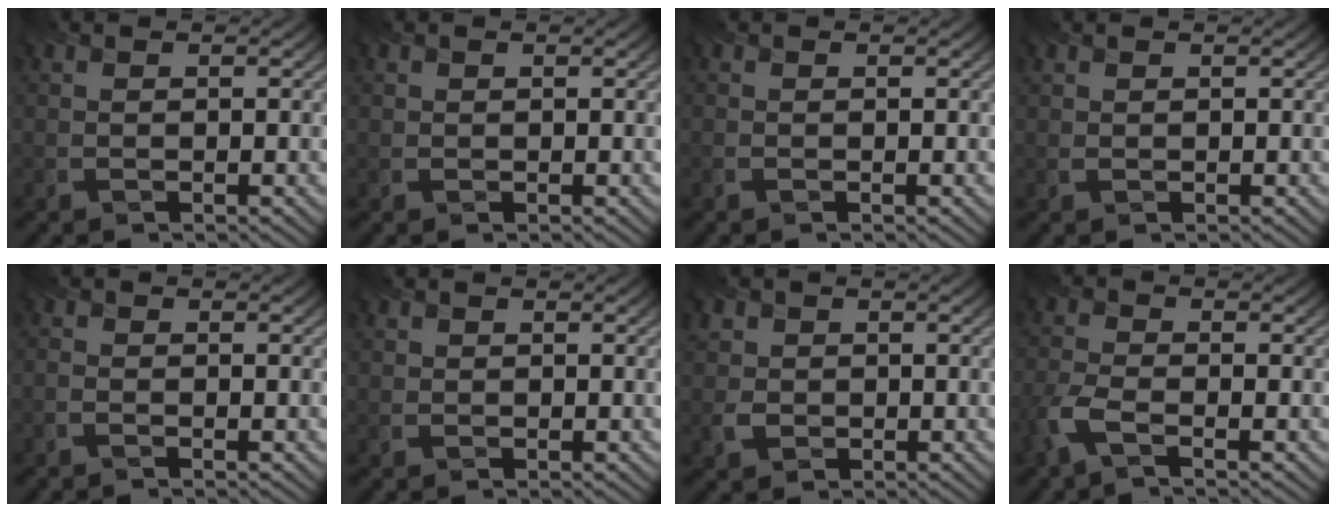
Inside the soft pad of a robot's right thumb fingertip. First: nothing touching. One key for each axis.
{"total": 0.7, "fx": 0.4, "fy": 0.6, "fz": 0.0, "tx": 0.002, "ty": -0.004, "tz": 0.007}
{"total": 0.0}
{"total": 0.7, "fx": 0.6, "fy": 0.4, "fz": 0.1, "tx": -0.007, "ty": -0.001, "tz": 0.015}
{"total": 0.9, "fx": -0.6, "fy": 0.4, "fz": 0.5, "tx": -0.017, "ty": -0.002, "tz": -0.015}
{"total": 1.0, "fx": 0.5, "fy": 0.8, "fz": 0.1, "tx": 0.000, "ty": -0.004, "tz": 0.009}
{"total": 2.7, "fx": 0.2, "fy": 2.6, "fz": 0.6, "tx": -0.019, "ty": -0.001, "tz": 0.001}
{"total": 3.8, "fx": -2.1, "fy": 1.3, "fz": 2.9, "tx": -0.078, "ty": -0.006, "tz": -0.056}